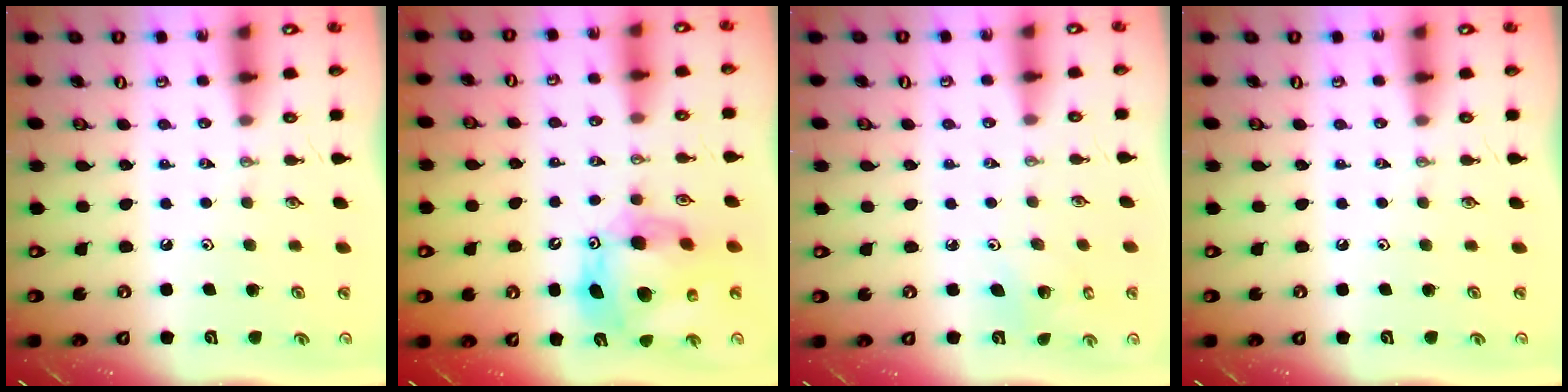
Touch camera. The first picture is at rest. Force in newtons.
{"total": 16.5, "press": 16.4, "slide": 1.7}
{"total": 2.4, "press": 2.4, "slide": 0.1}
{"total": 0.0}